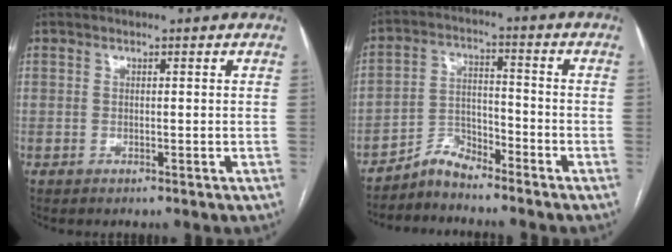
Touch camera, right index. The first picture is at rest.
{"total": 5.0, "force": [-4.7, 1.4, 0.6], "torque": [-0.005, 0.004, -0.088]}